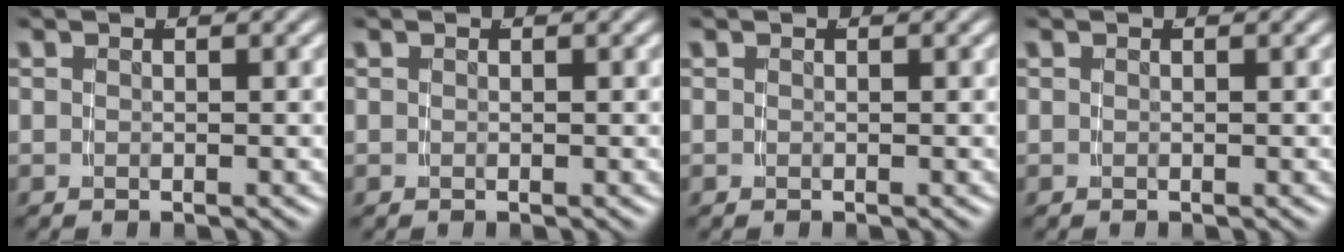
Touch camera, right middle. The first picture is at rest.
{"total": 0.0}
{"total": 0.0}
{"total": 0.0}